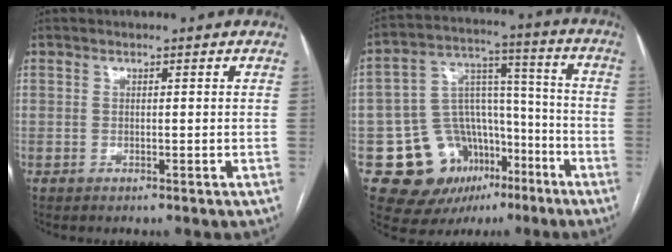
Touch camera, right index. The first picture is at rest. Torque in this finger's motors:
{"motor_torque": [0.72, -0.44, -0.08, -0.09]}